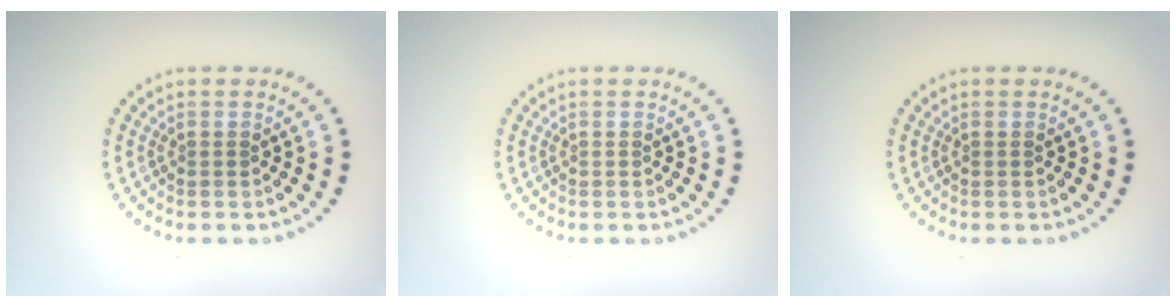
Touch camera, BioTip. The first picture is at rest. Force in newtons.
{"total": 0.0}
{"total": 0.0}